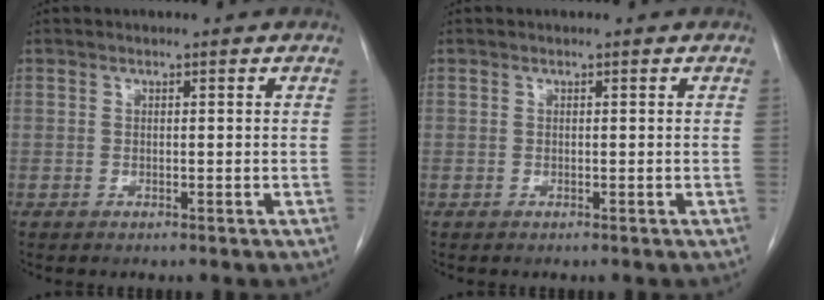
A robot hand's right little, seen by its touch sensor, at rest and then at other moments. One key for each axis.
{"total": 0.0}